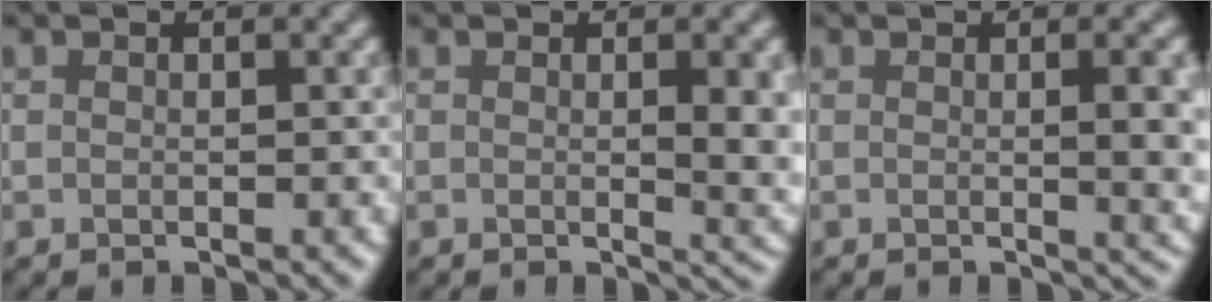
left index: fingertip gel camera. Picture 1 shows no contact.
{"total": 4.6, "force": [0.2, 1.4, 4.4], "torque": [-0.048, -0.005, 0.005]}
{"total": 5.3, "force": [0.2, 1.8, 4.9], "torque": [-0.044, 0.000, 0.006]}